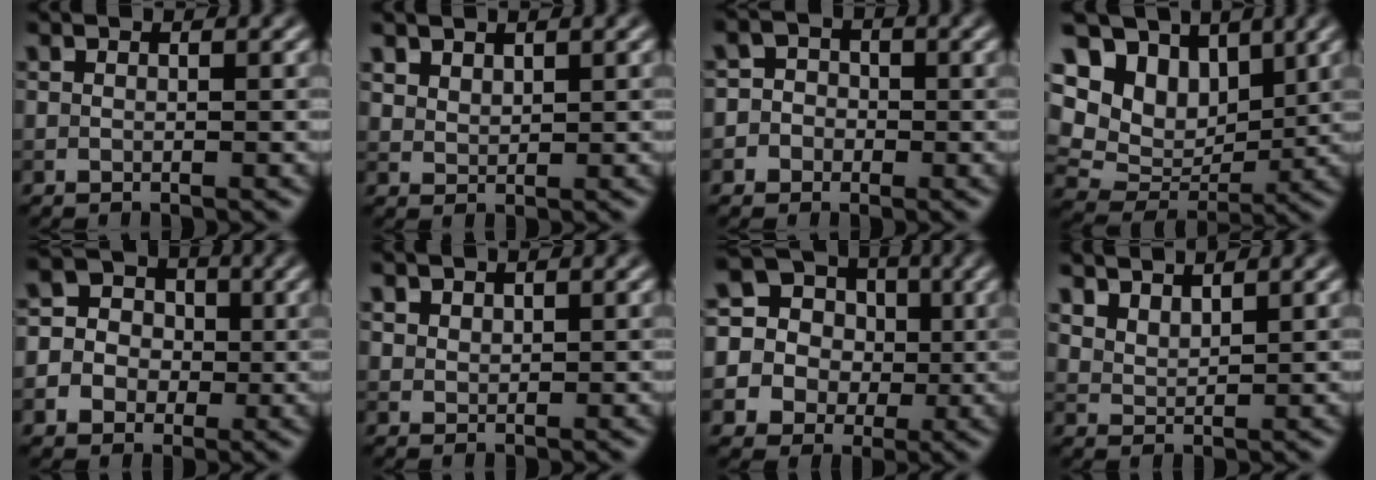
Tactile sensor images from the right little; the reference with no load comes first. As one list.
[{"total": 1.7, "force": [1.4, 0.8, 0.3], "torque": [-0.013, -0.004, 0.035]}, {"total": 3.6, "force": [-0.8, 3.5, 0.7], "torque": [0.025, 0.017, -0.040]}, {"total": 12.4, "force": [5.6, 8.6, 7.0], "torque": [-0.142, 0.029, 0.094]}, {"total": 6.1, "force": [-1.2, 5.6, 1.9], "torque": [-0.025, 0.021, -0.040]}, {"total": 1.3, "force": [1.0, 0.8, 0.2], "torque": [-0.007, -0.007, 0.028]}, {"total": 12.7, "force": [2.0, 11.9, 4.1], "torque": [-0.132, 0.028, 0.020]}, {"total": 4.0, "force": [3.4, 1.4, 1.4], "torque": [-0.033, 0.000, 0.070]}]